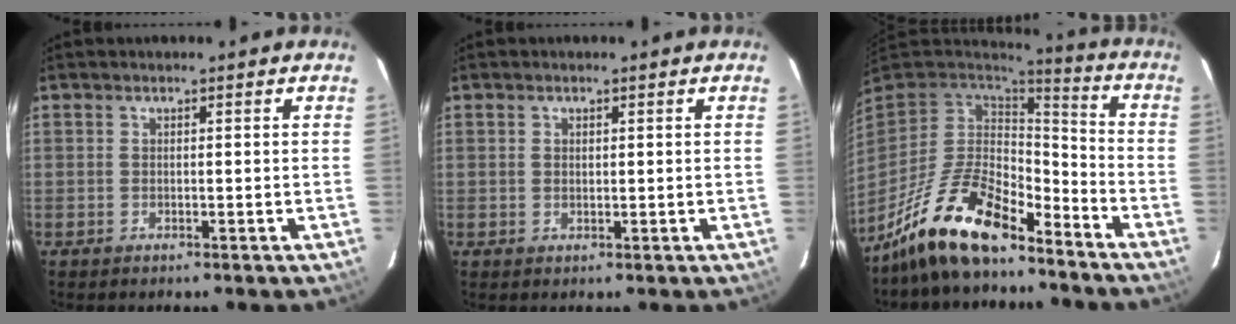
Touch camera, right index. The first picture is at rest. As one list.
[{"total": 1.0, "force": [0.3, 0.8, 0.4], "torque": [-0.005, 0.004, 0.006]}, {"total": 16.9, "force": [-12.4, 5.9, 9.8], "torque": [-0.208, -0.012, -0.227]}]